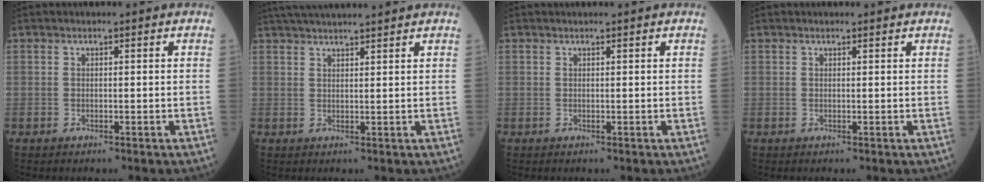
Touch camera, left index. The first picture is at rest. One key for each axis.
{"total": 10.4, "fx": 9.5, "fy": 0.1, "fz": 4.4, "tx": -0.075, "ty": 0.032, "tz": 0.140}
{"total": 0.8, "fx": 0.8, "fy": 0.0, "fz": 0.2, "tx": -0.004, "ty": 0.009, "tz": 0.013}
{"total": 0.5, "fx": 0.5, "fy": 0.1, "fz": 0.0, "tx": -0.007, "ty": -0.001, "tz": 0.006}